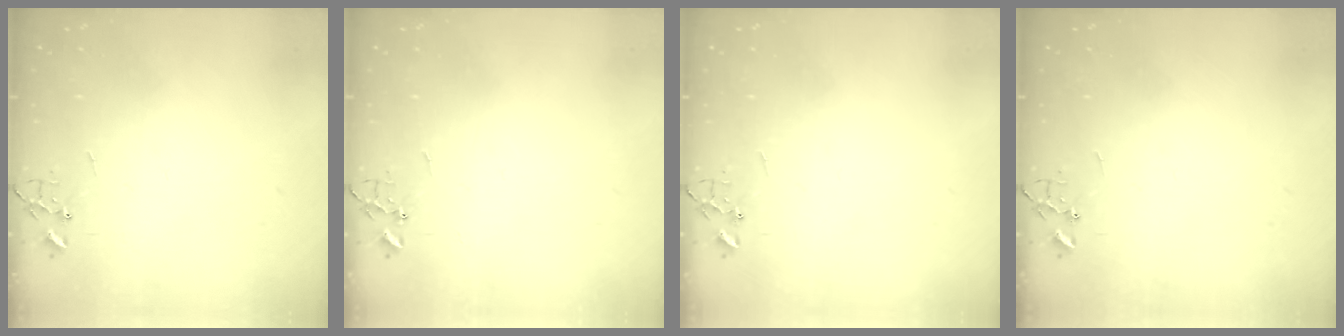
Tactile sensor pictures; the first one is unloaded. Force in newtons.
{"total": 0.0}
{"total": 0.0}
{"total": 0.0}